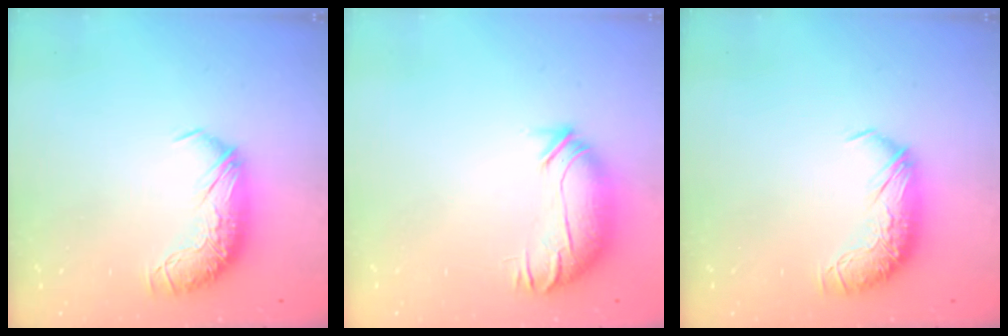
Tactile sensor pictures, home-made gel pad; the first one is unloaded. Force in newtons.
{"total": 3.7, "press": 3.0, "slide": 2.2}
{"total": 0.0}